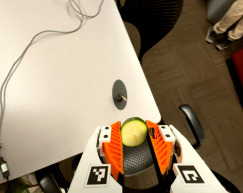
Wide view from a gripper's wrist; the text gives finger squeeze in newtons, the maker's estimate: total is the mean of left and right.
{"total": 9.2, "left": 9.8, "right": 8.7}